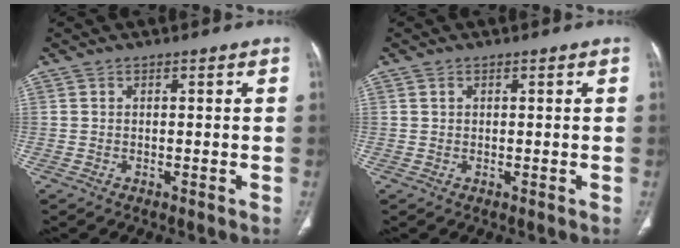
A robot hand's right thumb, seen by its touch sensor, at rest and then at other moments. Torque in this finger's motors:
{"motor_torque": [-0.06, -0.16, -0.36, 0.20, 0.04]}